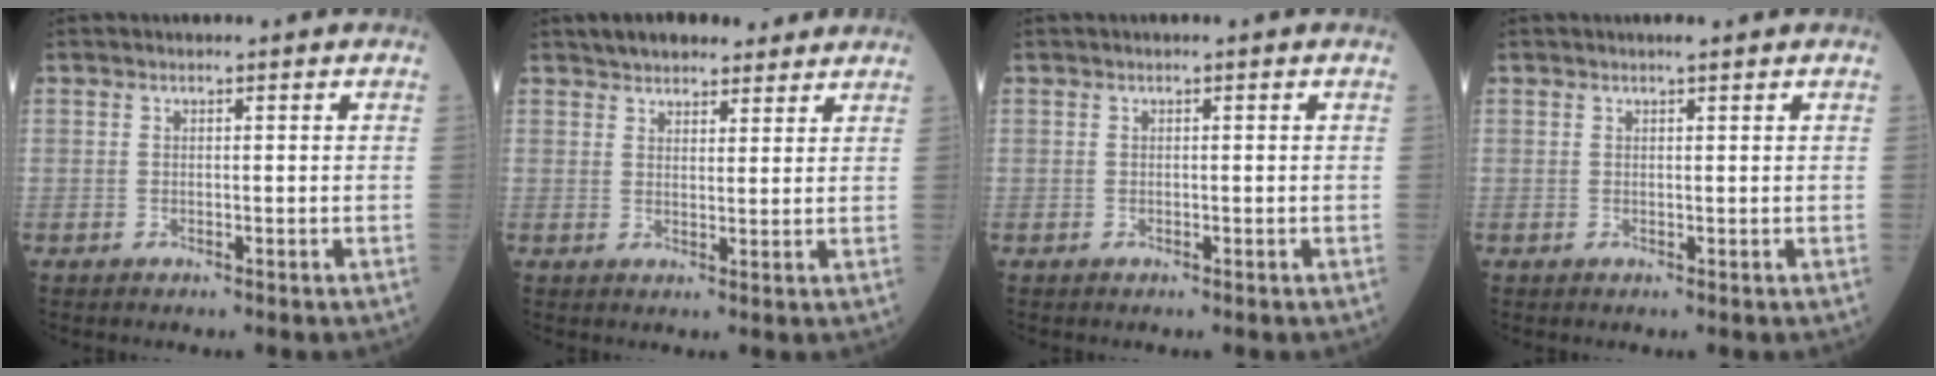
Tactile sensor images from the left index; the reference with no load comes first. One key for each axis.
{"total": 8.9, "fx": 7.5, "fy": 3.2, "fz": 3.4, "tx": -0.039, "ty": 0.023, "tz": 0.112}
{"total": 0.0}
{"total": 1.0, "fx": 0.9, "fy": -0.1, "fz": 0.5, "tx": -0.012, "ty": -0.002, "tz": 0.017}